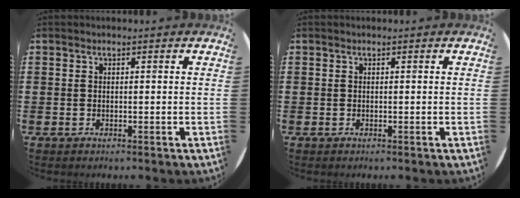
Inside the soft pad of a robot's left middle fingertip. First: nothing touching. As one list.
[{"total": 0.0}]